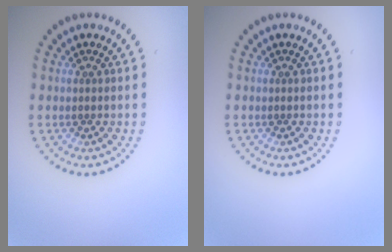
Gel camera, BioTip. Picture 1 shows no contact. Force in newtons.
{"total": 0.0}